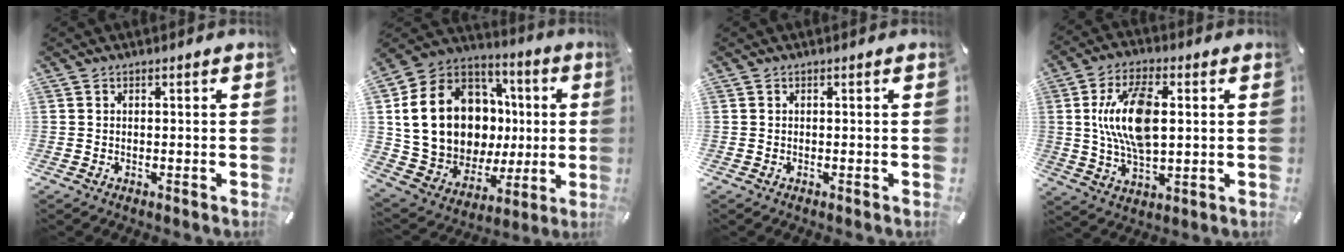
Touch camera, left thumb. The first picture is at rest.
{"total": 21.3, "force": [3.3, 16.8, 12.6], "torque": [-0.261, -0.025, 0.087]}
{"total": 0.0}
{"total": 14.5, "force": [2.3, 7.5, 12.1], "torque": [-0.250, -0.006, 0.034]}